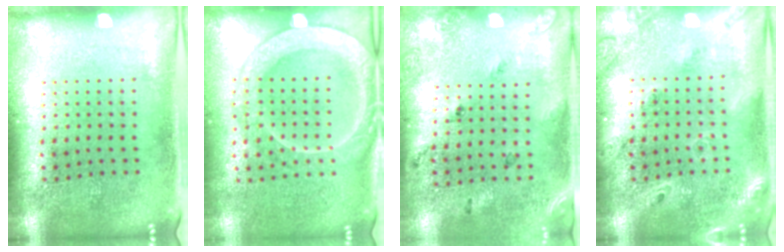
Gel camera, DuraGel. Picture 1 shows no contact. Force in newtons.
{"total": 2.3, "press": 2.1, "slide": 0.8}
{"total": 1.7, "press": 1.0, "slide": 1.4}
{"total": 1.8, "press": 1.7, "slide": 0.8}